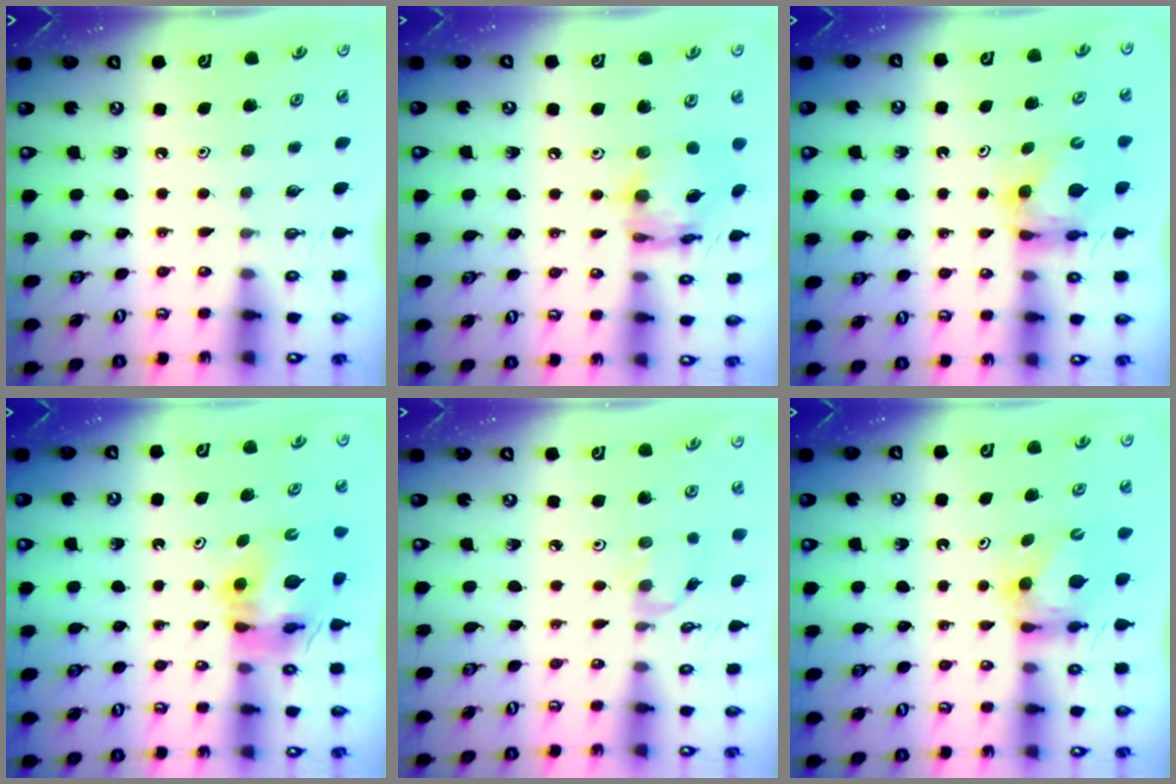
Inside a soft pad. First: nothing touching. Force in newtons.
{"total": 13.4, "press": 13.3, "slide": 1.2}
{"total": 6.4, "press": 6.4, "slide": 0.6}
{"total": 11.7, "press": 11.6, "slide": 1.4}
{"total": 0.6, "press": 0.5, "slide": 0.3}
{"total": 6.7, "press": 6.7, "slide": 0.2}